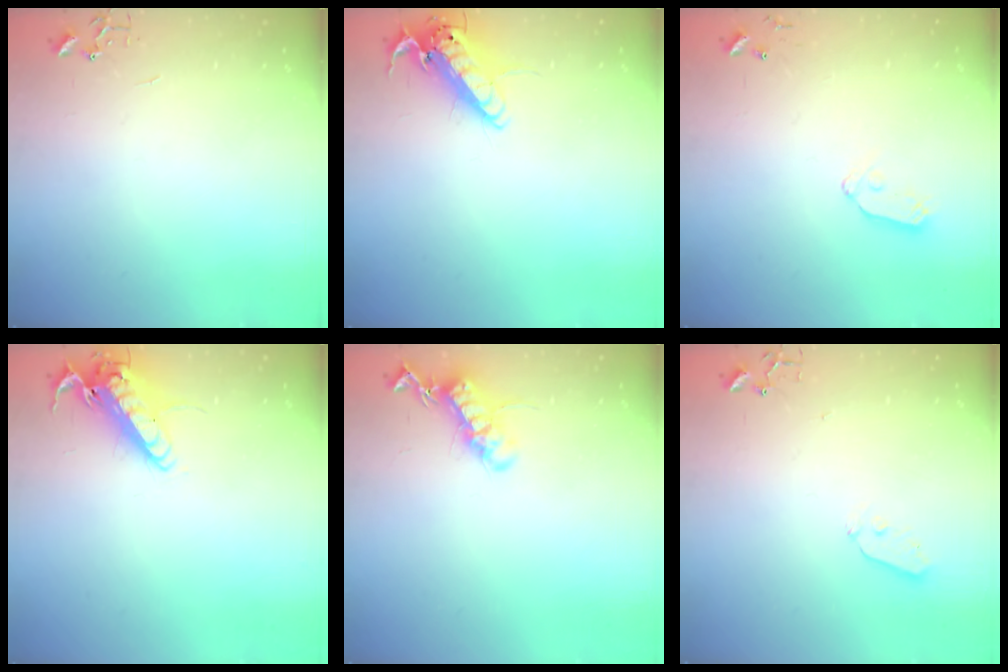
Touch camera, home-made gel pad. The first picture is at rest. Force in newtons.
{"total": 13.8, "press": 13.6, "slide": 2.3}
{"total": 6.8, "press": 6.8, "slide": 0.4}
{"total": 13.8, "press": 13.7, "slide": 2.0}
{"total": 12.9, "press": 12.9, "slide": 0.3}
{"total": 4.3, "press": 4.3, "slide": 0.7}